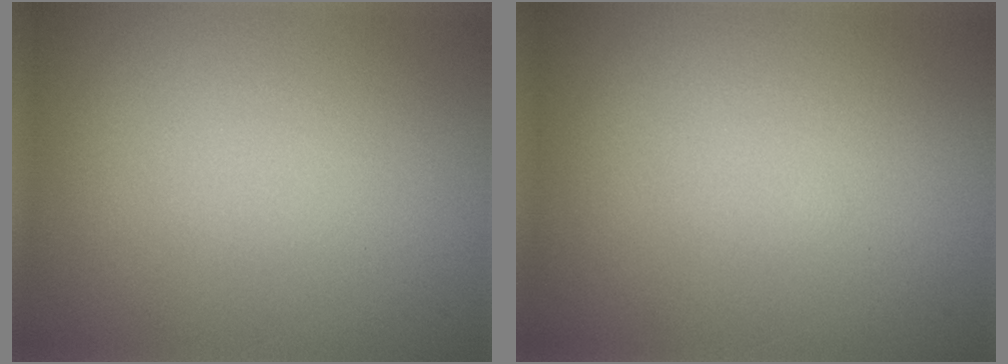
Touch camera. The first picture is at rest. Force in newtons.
{"total": 0.0}